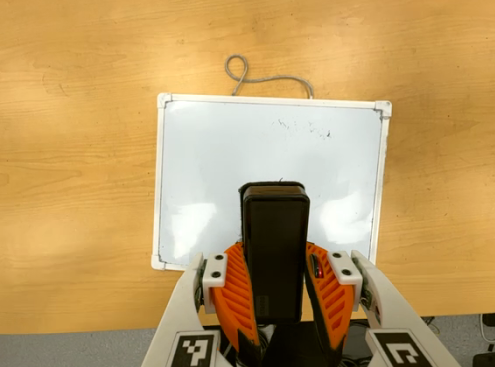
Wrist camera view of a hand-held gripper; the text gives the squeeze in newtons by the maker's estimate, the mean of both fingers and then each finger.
{"total": 9.5, "left": 7.7, "right": 11.3}